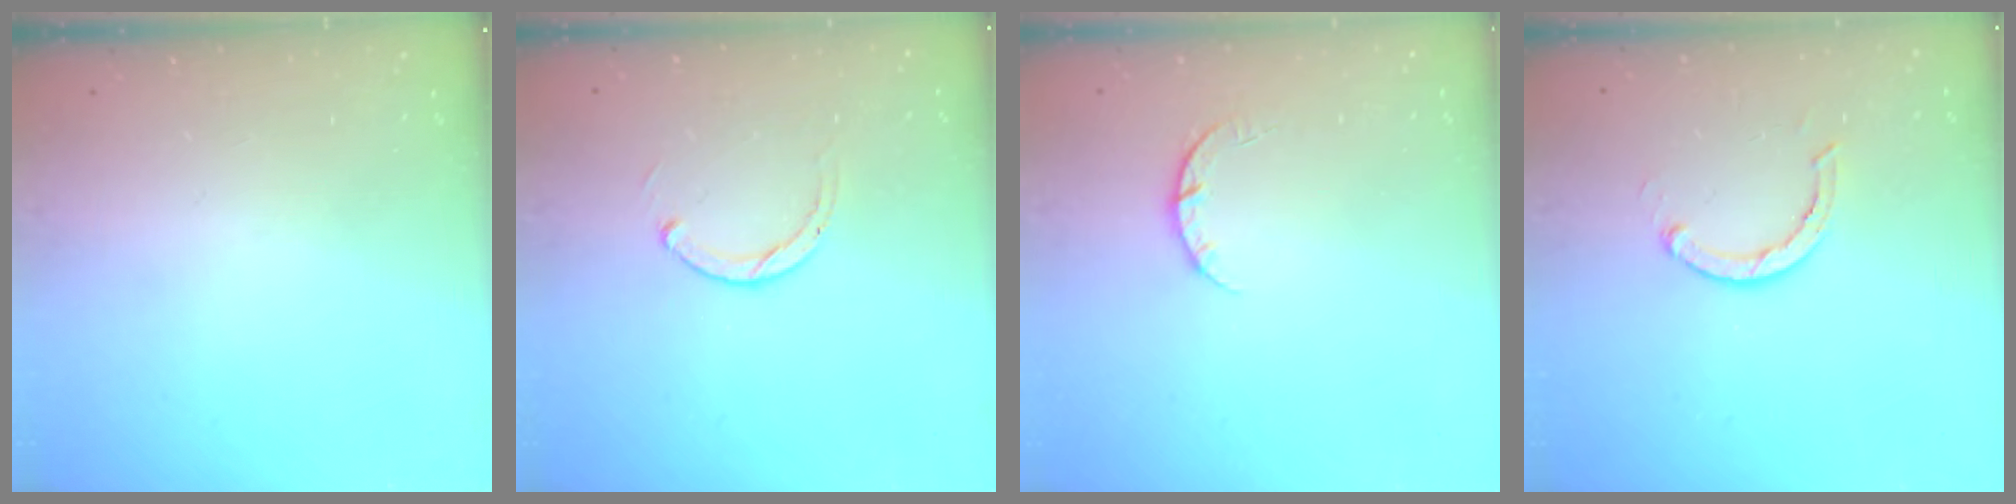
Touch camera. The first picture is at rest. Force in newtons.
{"total": 2.5, "press": 2.5, "slide": 0.3}
{"total": 3.6, "press": 3.6, "slide": 0.5}
{"total": 2.9, "press": 2.8, "slide": 0.5}